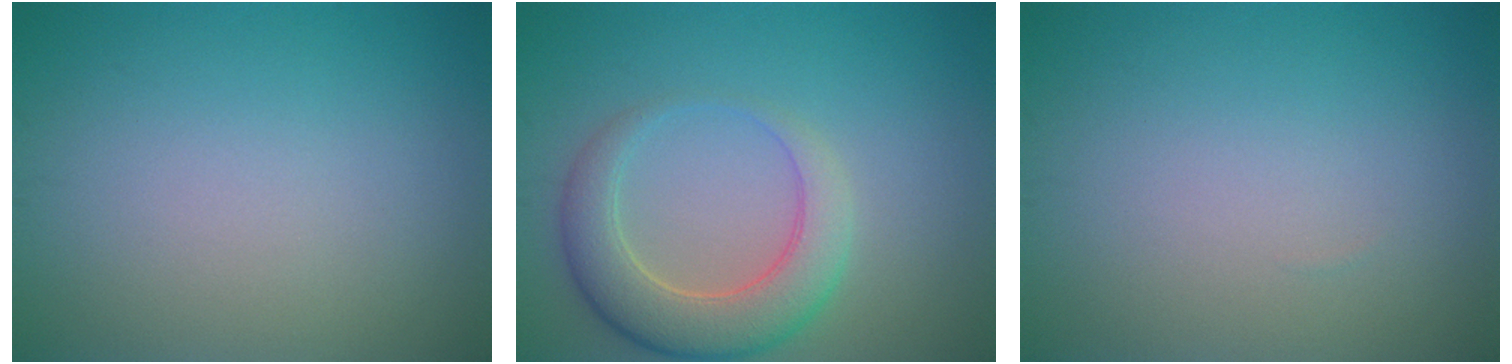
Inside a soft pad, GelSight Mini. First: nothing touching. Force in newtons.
{"total": 5.3, "press": 5.3, "slide": 0.6}
{"total": 0.0}